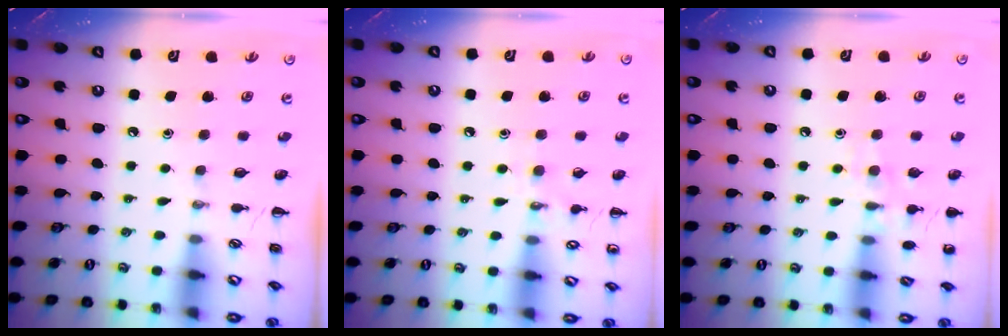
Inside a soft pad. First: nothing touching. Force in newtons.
{"total": 6.4, "press": 6.2, "slide": 1.6}
{"total": 8.3, "press": 8.2, "slide": 1.5}